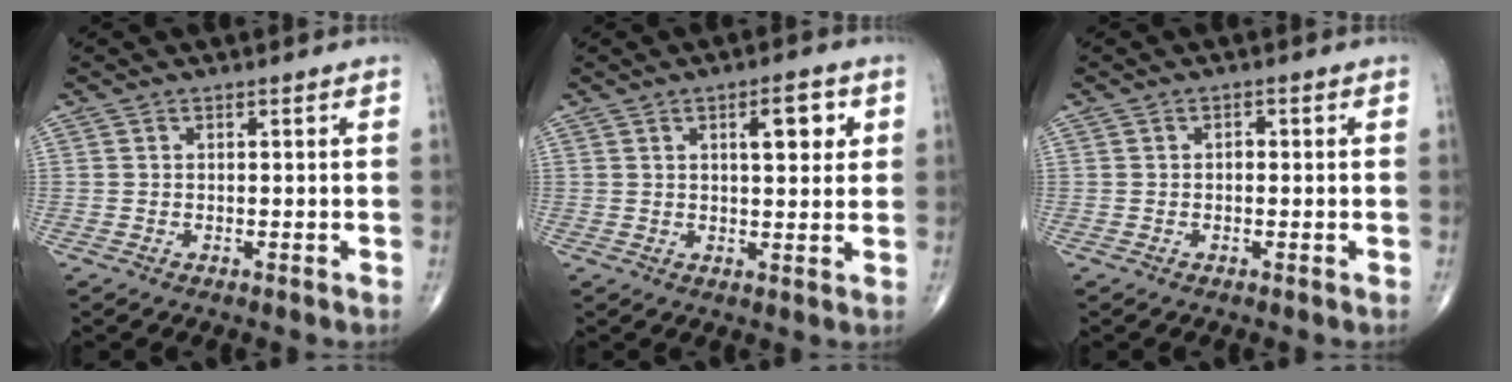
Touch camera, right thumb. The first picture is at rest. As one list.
[{"total": 6.4, "force": [2.3, 2.3, 5.4], "torque": [-0.065, -0.009, 0.033]}, {"total": 1.0, "force": [0.0, 0.6, 0.8], "torque": [-0.007, 0.003, -0.004]}]